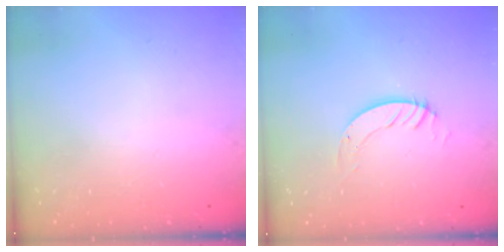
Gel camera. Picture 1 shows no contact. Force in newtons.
{"total": 3.7, "press": 3.7, "slide": 0.2}